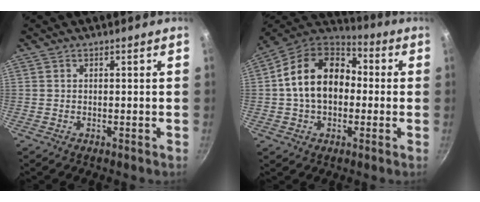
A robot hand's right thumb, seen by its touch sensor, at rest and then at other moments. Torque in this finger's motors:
{"motor_torque": [-0.65, 1.43, 1.53, 0.24, 0.46]}